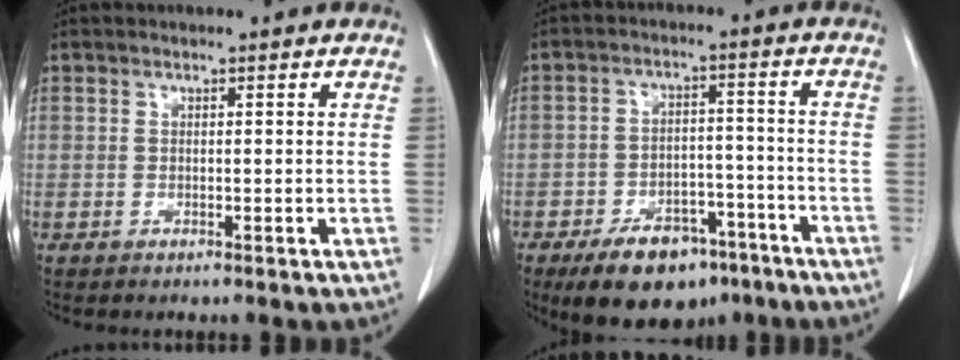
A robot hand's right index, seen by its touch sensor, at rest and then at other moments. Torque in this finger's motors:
{"motor_torque": [0.17, -0.23, 0.06, -0.01]}